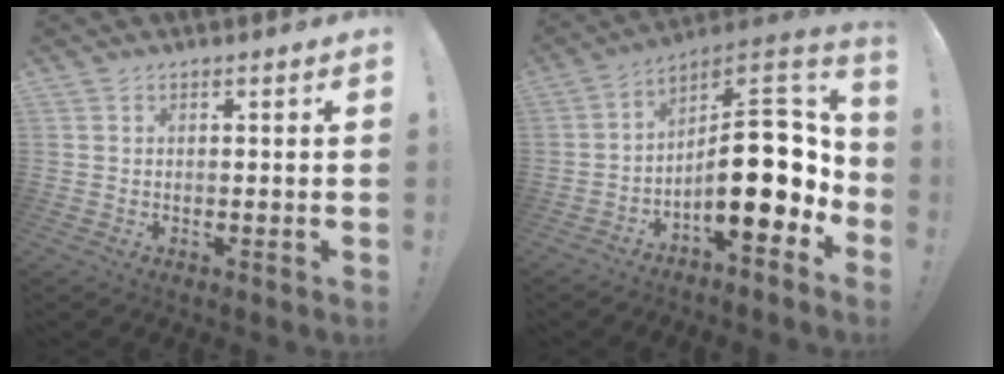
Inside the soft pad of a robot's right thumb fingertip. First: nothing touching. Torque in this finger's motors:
{"motor_torque": [3.05, 1.96, 2.01, -0.76, 0.11]}